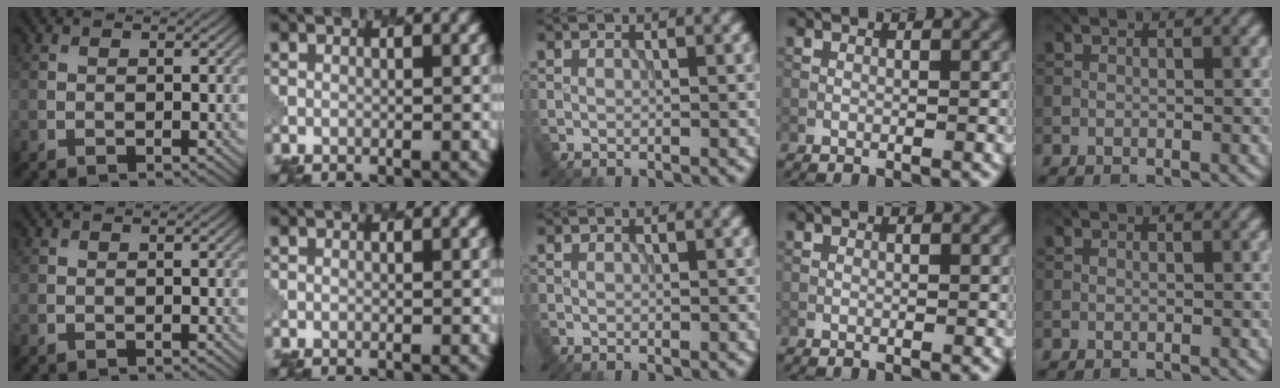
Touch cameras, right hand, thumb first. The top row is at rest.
{}